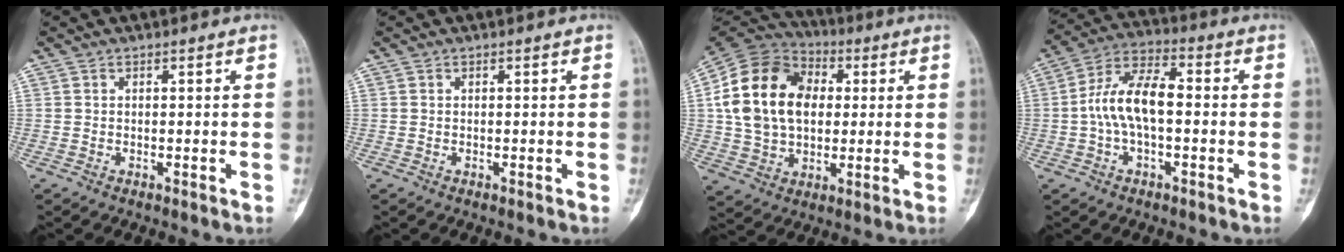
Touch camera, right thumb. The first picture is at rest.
{"total": 0.0}
{"total": 19.9, "force": [2.8, 14.2, 13.7], "torque": [-0.234, 0.021, 0.048]}
{"total": 11.2, "force": [-0.7, 5.5, 9.7], "torque": [-0.189, 0.038, -0.018]}